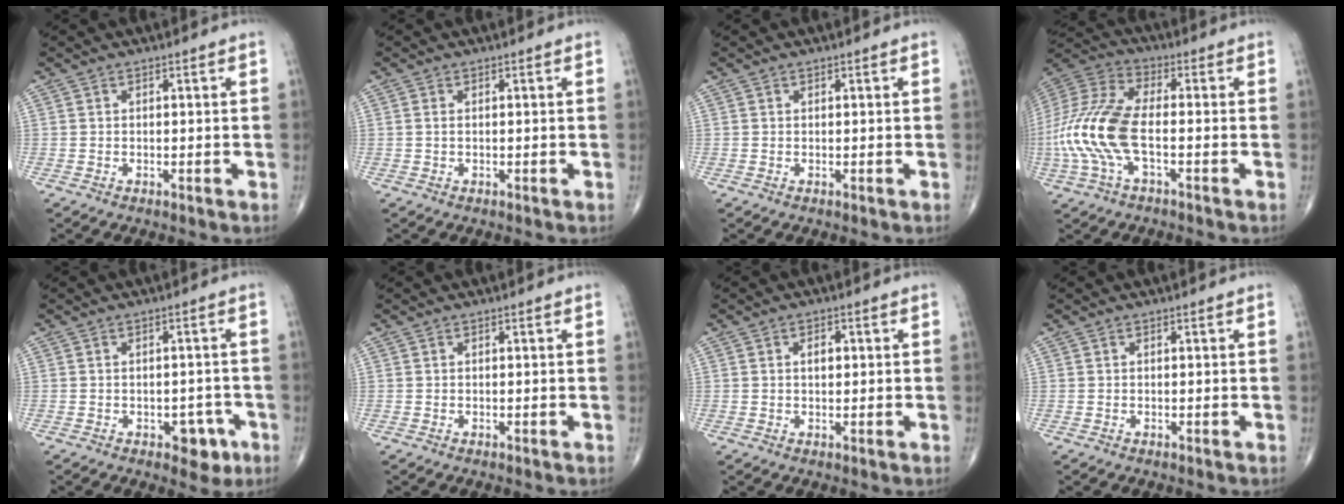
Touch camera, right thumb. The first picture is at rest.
{"total": 0.7, "force": [0.1, 0.4, 0.6], "torque": [-0.016, 0.004, 0.004]}
{"total": 0.0}
{"total": 16.1, "force": [-3.0, 6.7, 14.3], "torque": [-0.331, 0.026, -0.059]}
{"total": 4.6, "force": [-2.1, 2.9, 2.9], "torque": [-0.014, 0.013, -0.024]}
{"total": 0.0}
{"total": 2.3, "force": [0.4, 1.4, 1.8], "torque": [-0.017, 0.001, 0.004]}
{"total": 0.0}